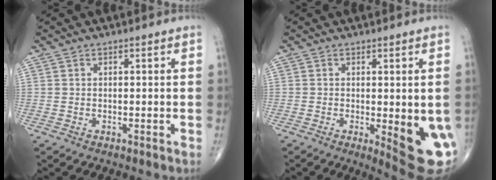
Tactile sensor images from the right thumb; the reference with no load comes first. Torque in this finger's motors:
{"motor_torque": [1.08, 2.69, 1.30, -0.44, 0.29]}